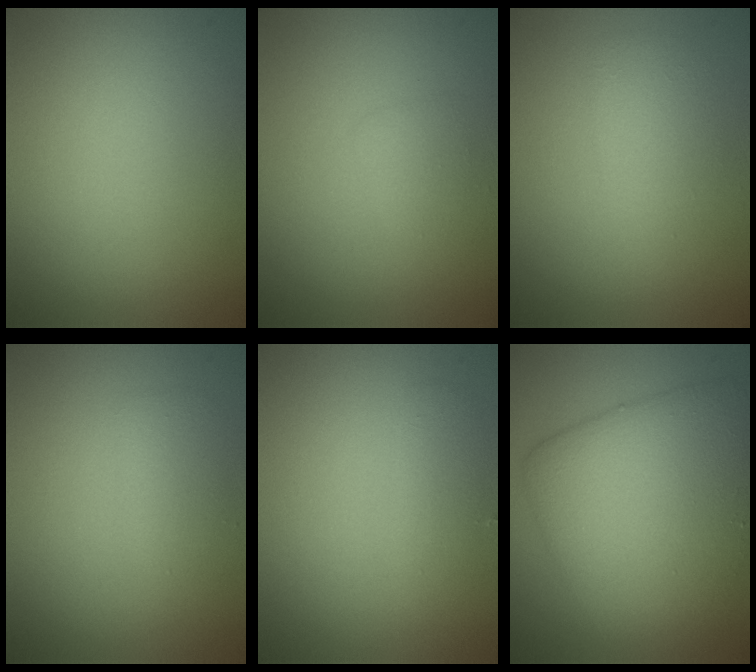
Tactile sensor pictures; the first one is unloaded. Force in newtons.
{"total": 1.1, "press": 1.1, "slide": 0.0}
{"total": 2.1, "press": 2.1, "slide": 0.2}
{"total": 1.4, "press": 1.4, "slide": 0.2}
{"total": 1.7, "press": 1.7, "slide": 0.2}
{"total": 9.2, "press": 9.2, "slide": 0.3}